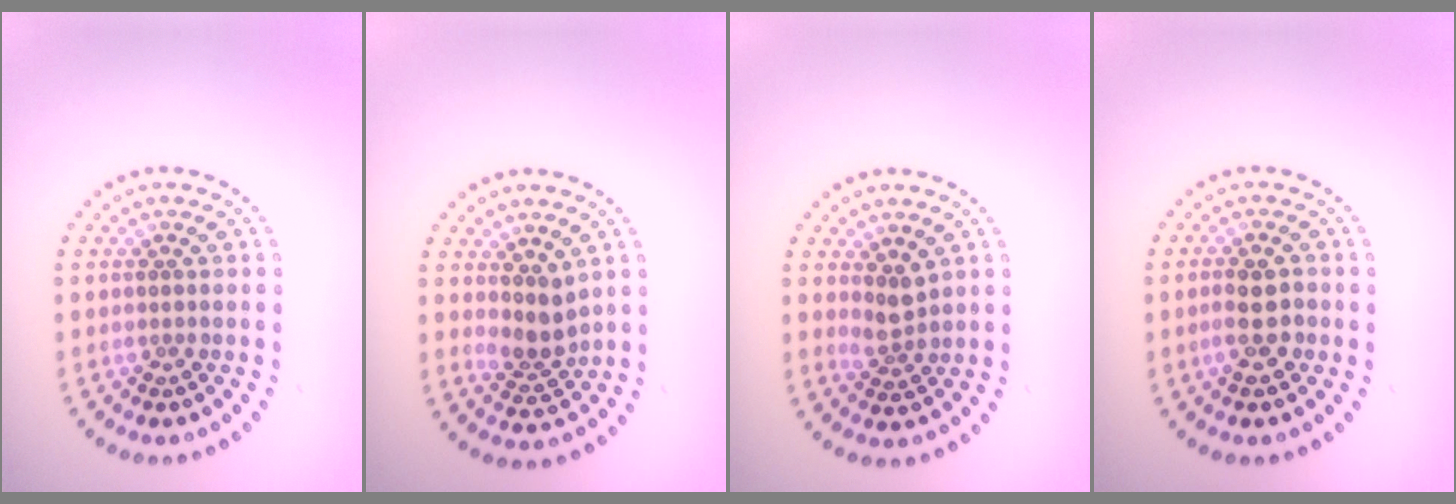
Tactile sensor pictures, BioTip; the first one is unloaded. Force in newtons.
{"total": 2.5, "press": 1.9, "slide": 1.6}
{"total": 1.9, "press": 1.4, "slide": 1.3}
{"total": 2.8, "press": 2.8, "slide": 0.4}